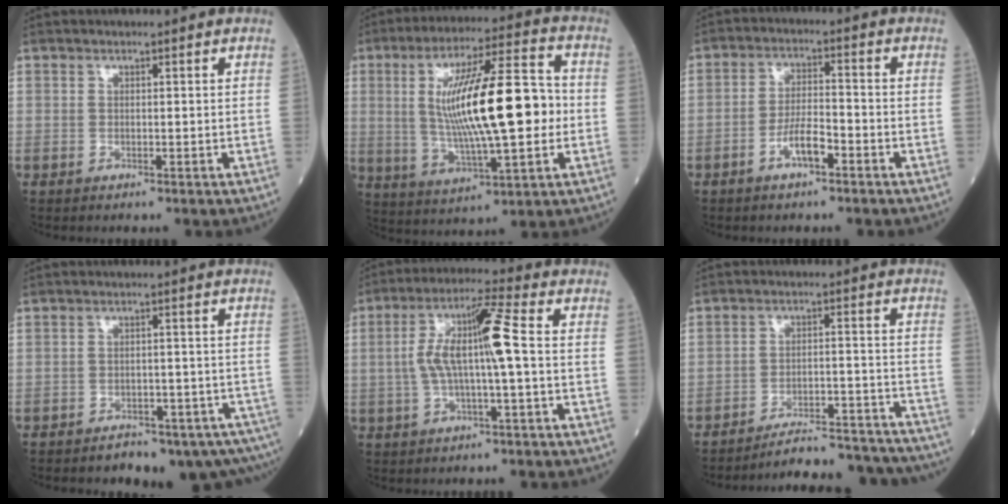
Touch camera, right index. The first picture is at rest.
{"total": 18.3, "force": [0.4, 3.2, 18.0], "torque": [-0.324, 0.014, 0.008]}
{"total": 4.7, "force": [-2.6, 1.2, 3.8], "torque": [-0.076, 0.008, -0.046]}
{"total": 10.9, "force": [-9.1, 3.3, 5.0], "torque": [-0.046, 0.009, -0.111]}
{"total": 9.7, "force": [0.0, 0.9, 9.7], "torque": [-0.189, 0.027, -0.004]}
{"total": 20.6, "force": [-20.0, 1.4, 4.8], "torque": [-0.041, 0.007, -0.261]}